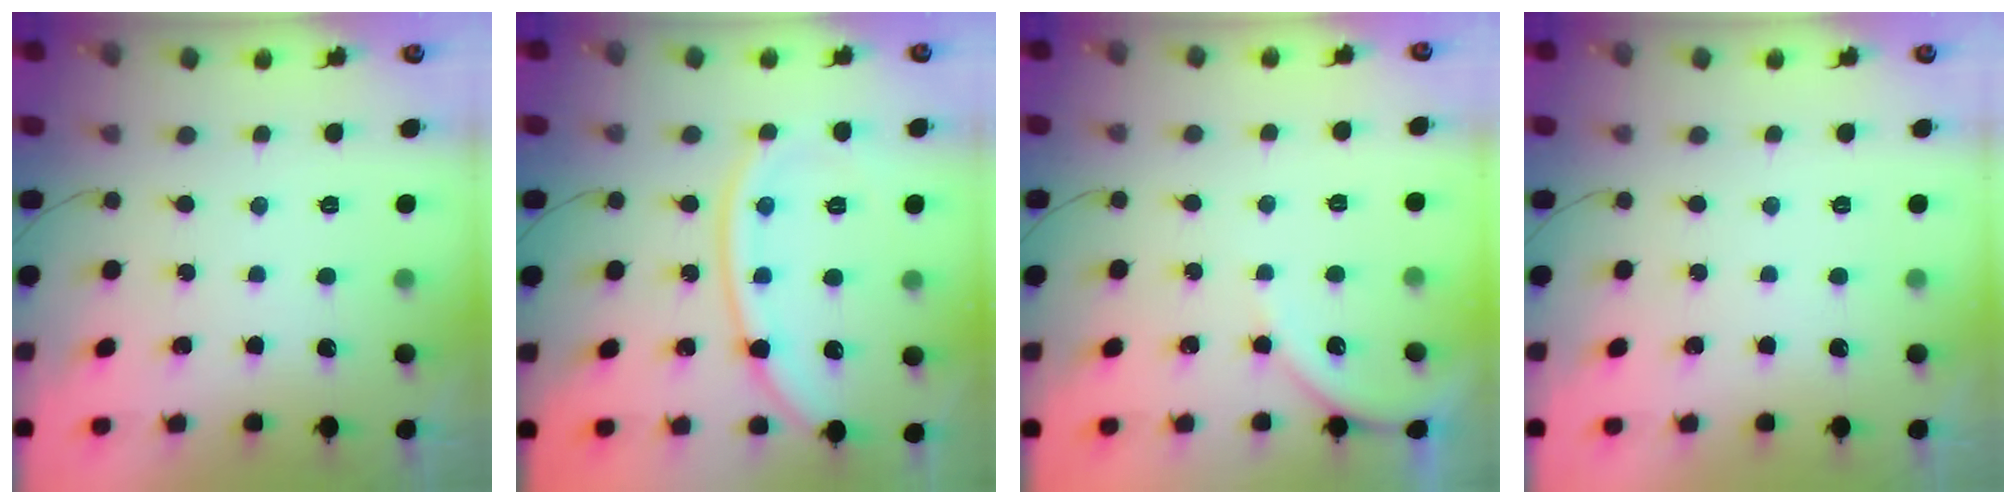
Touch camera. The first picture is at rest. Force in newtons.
{"total": 13.2, "press": 13.1, "slide": 1.7}
{"total": 4.9, "press": 4.8, "slide": 0.6}
{"total": 0.0}